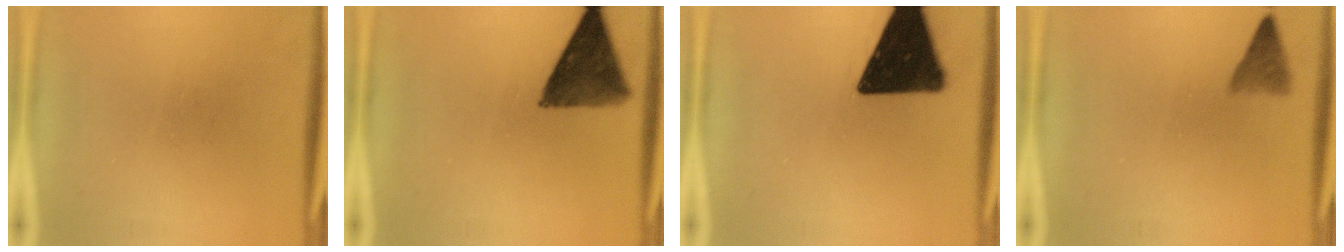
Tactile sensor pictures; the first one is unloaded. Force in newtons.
{"total": 10.5}
{"total": 19.6}
{"total": 2.6}